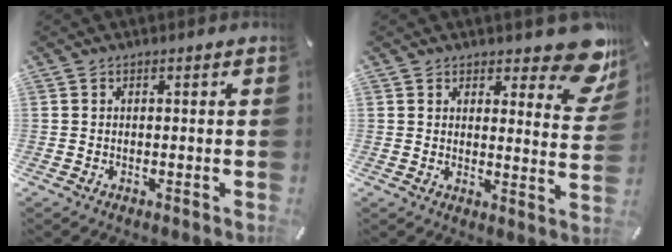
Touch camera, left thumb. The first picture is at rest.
{"total": 10.4, "force": [7.7, 4.2, 5.7], "torque": [-0.057, -0.059, 0.134]}